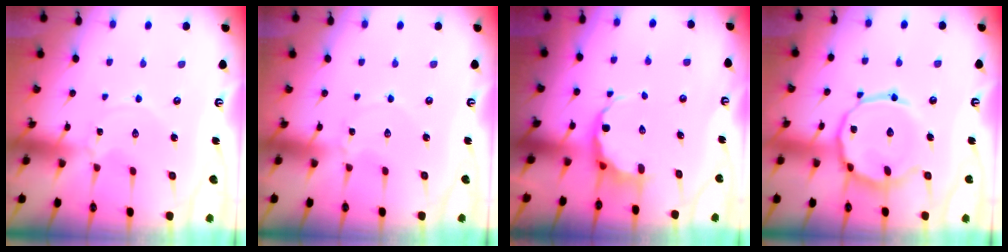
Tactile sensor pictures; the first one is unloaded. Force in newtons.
{"total": 1.4, "press": 1.4, "slide": 0.1}
{"total": 6.3, "press": 6.2, "slide": 1.4}
{"total": 16.0, "press": 16.0, "slide": 1.3}